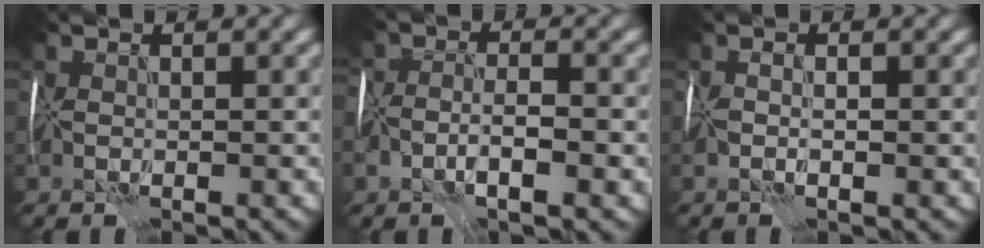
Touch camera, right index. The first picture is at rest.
{"total": 3.7, "force": [-2.1, 1.4, 2.7], "torque": [-0.038, 0.001, -0.041]}
{"total": 1.1, "force": [-0.6, 0.2, 0.9], "torque": [-0.025, -0.005, -0.011]}